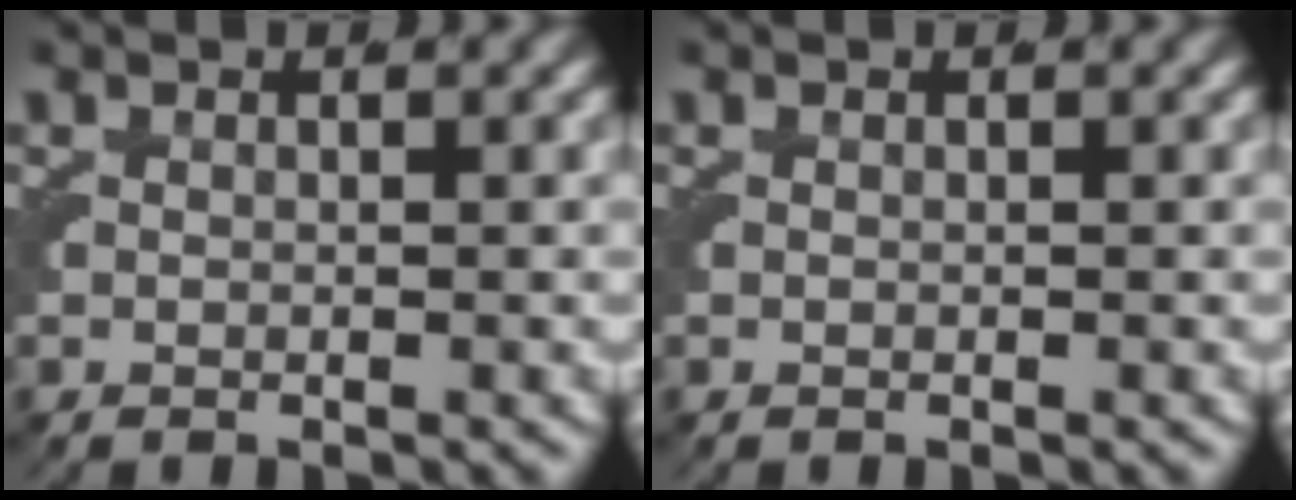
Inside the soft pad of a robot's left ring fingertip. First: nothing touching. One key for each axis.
{"total": 0.0}